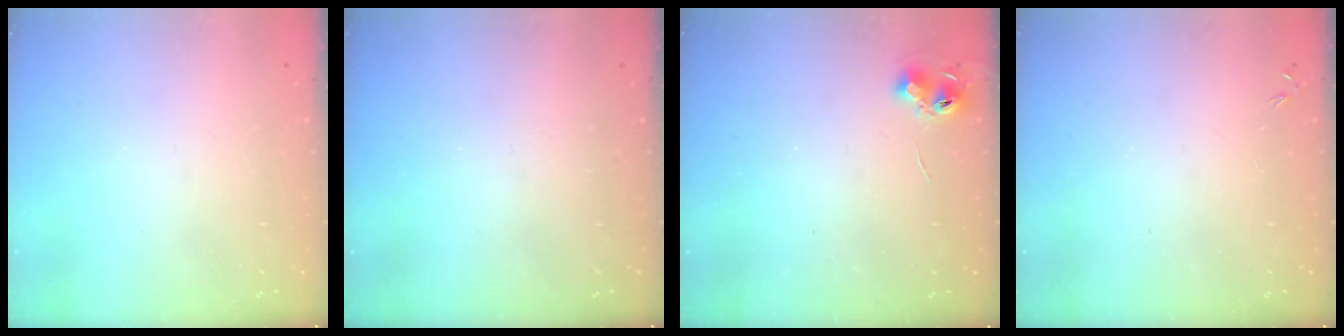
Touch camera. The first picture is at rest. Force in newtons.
{"total": 0.0}
{"total": 5.7, "press": 5.7, "slide": 0.6}
{"total": 0.0}